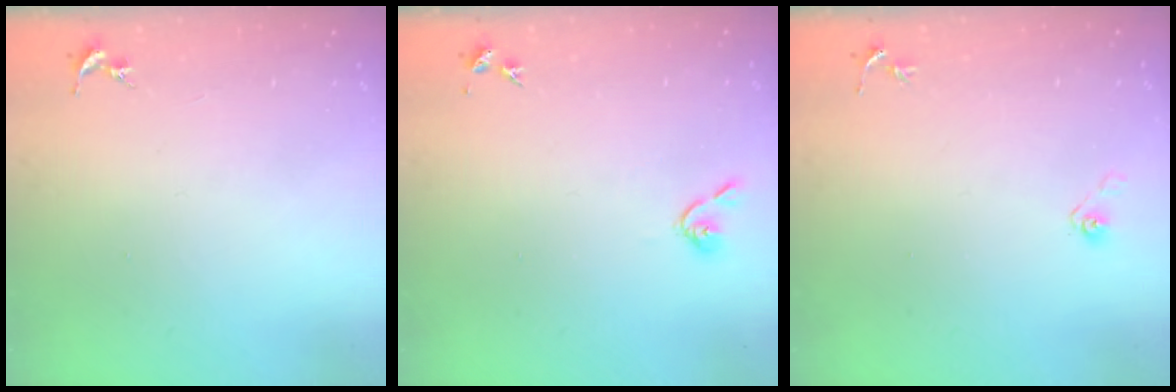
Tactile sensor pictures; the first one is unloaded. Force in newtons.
{"total": 3.4, "press": 3.4, "slide": 0.6}
{"total": 3.6, "press": 3.0, "slide": 2.0}